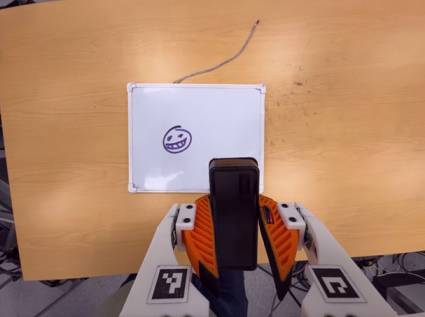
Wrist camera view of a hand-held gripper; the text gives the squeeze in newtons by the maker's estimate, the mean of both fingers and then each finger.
{"total": 9.4, "left": 7.8, "right": 11.0}